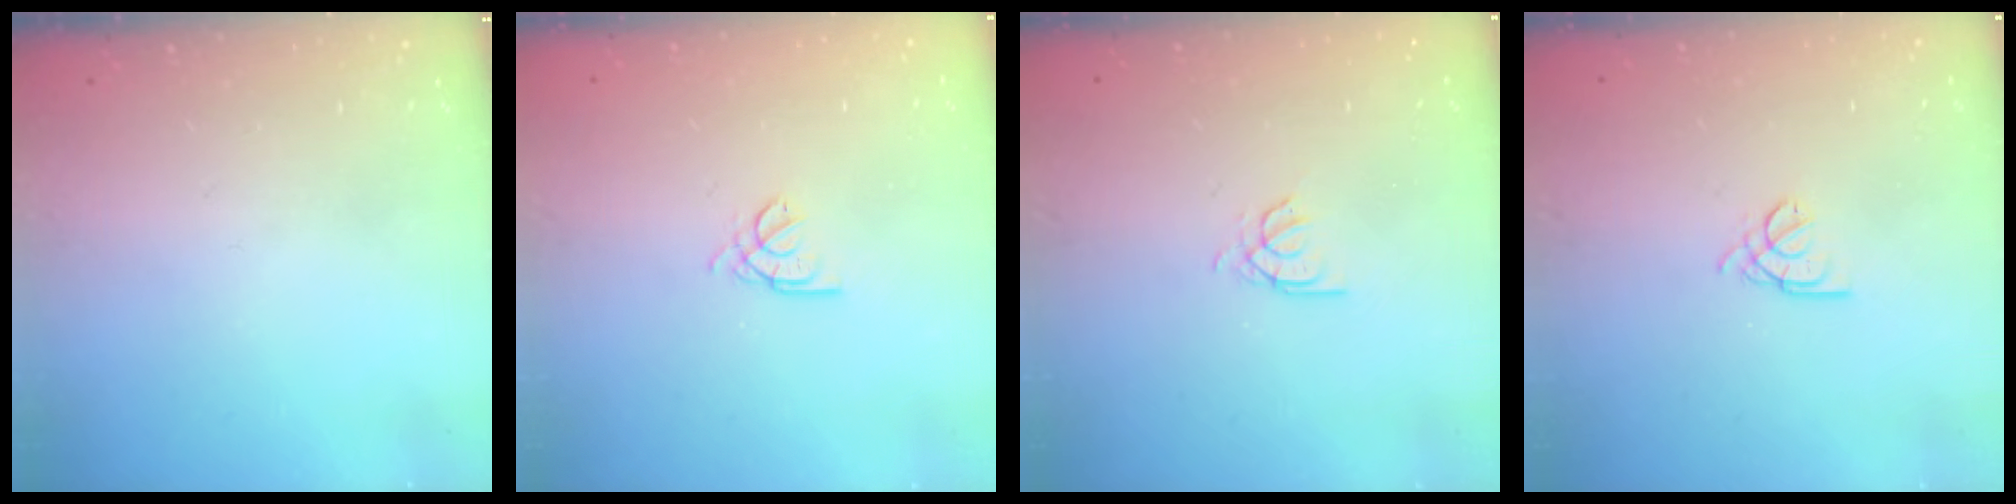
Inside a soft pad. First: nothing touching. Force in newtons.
{"total": 2.2, "press": 2.1, "slide": 0.6}
{"total": 2.6, "press": 2.6, "slide": 0.2}
{"total": 2.2, "press": 2.1, "slide": 0.5}